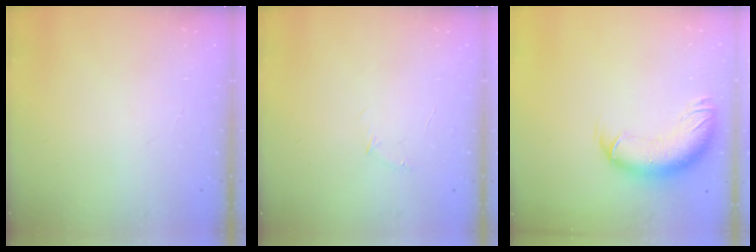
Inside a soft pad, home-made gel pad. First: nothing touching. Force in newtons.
{"total": 3.7, "press": 3.6, "slide": 1.0}
{"total": 13.0, "press": 12.6, "slide": 3.4}